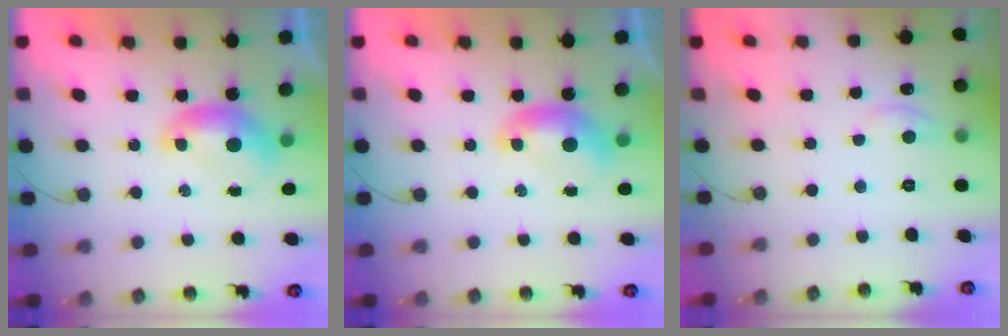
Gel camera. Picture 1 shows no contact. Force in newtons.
{"total": 0.0}
{"total": 1.5, "press": 1.3, "slide": 0.7}